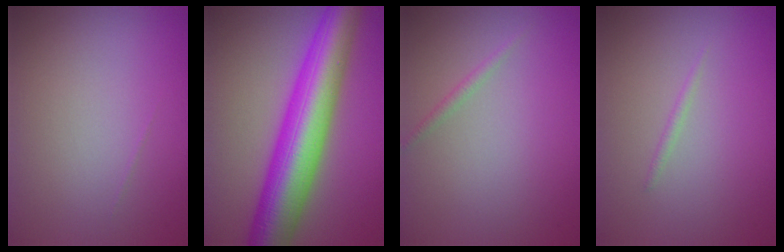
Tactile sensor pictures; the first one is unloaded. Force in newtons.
{"total": 10.9, "press": 10.9, "slide": 0.1}
{"total": 0.7, "press": 0.7, "slide": 0.1}
{"total": 0.5, "press": 0.5, "slide": 0.1}